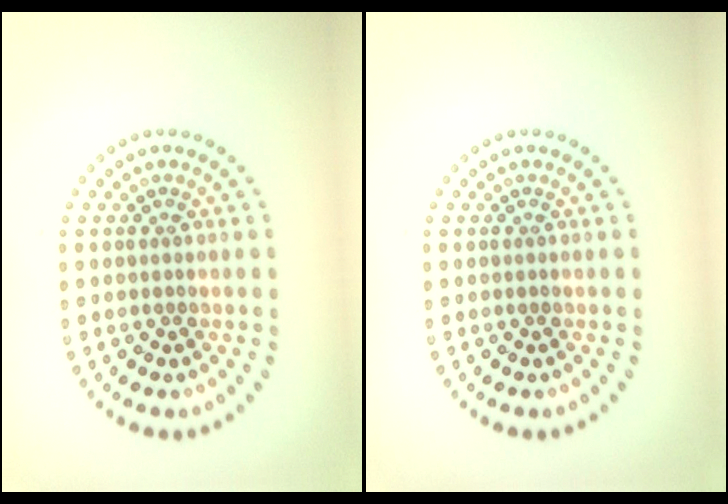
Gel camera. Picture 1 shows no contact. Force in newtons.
{"total": 0.0}